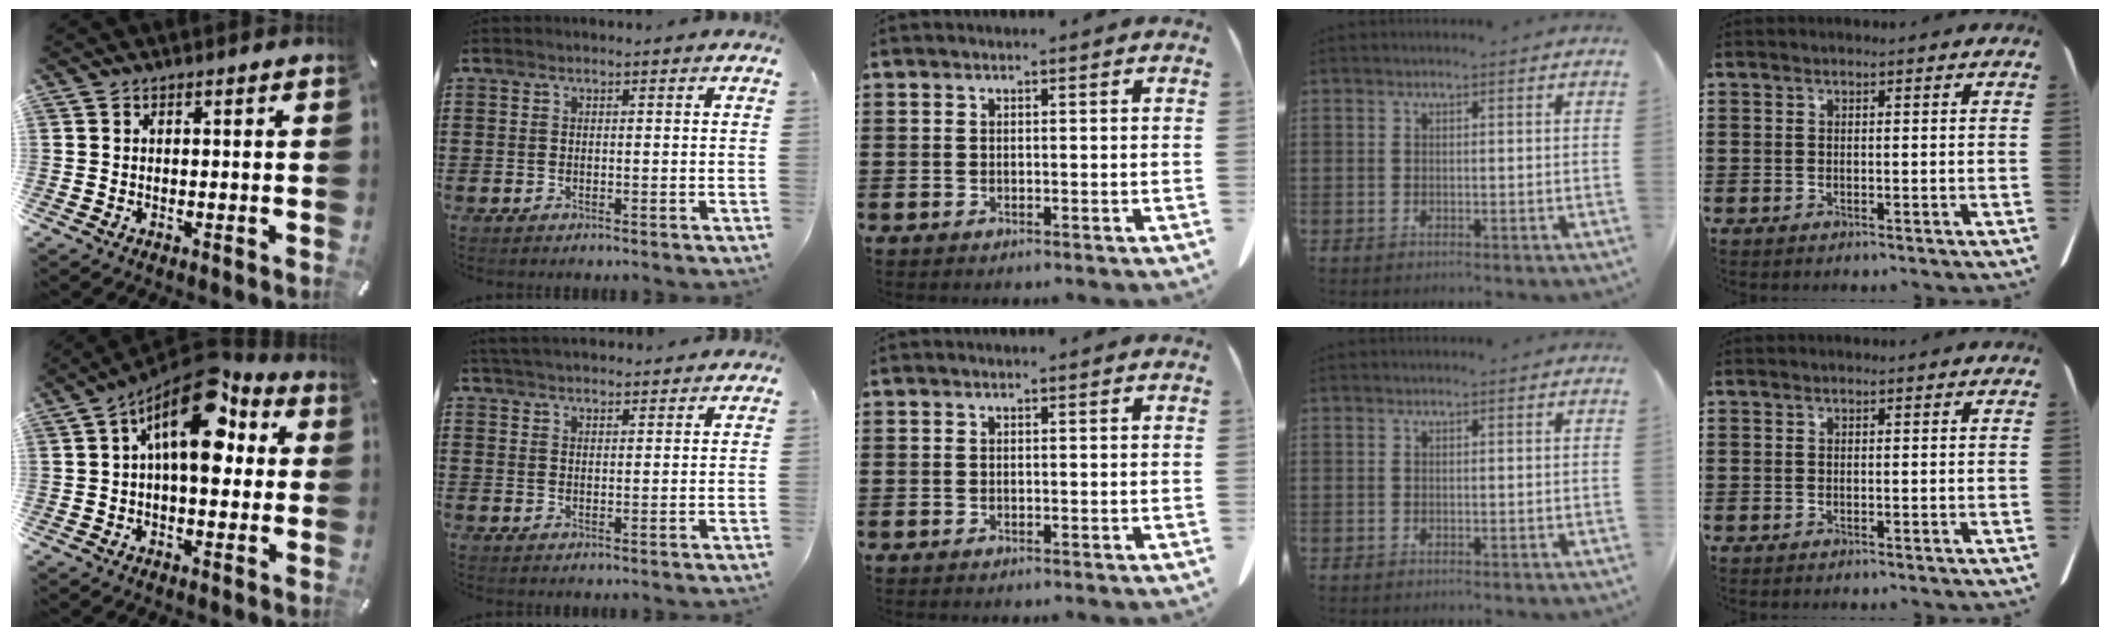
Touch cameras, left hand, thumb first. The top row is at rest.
{"thumb": {"total": 15.7, "force": [5.6, 7.9, 12.4], "torque": [-0.186, -0.037, 0.096]}, "index": {"total": 3.7, "force": [3.7, 0.3, 0.5], "torque": [-0.020, -0.005, 0.070]}}